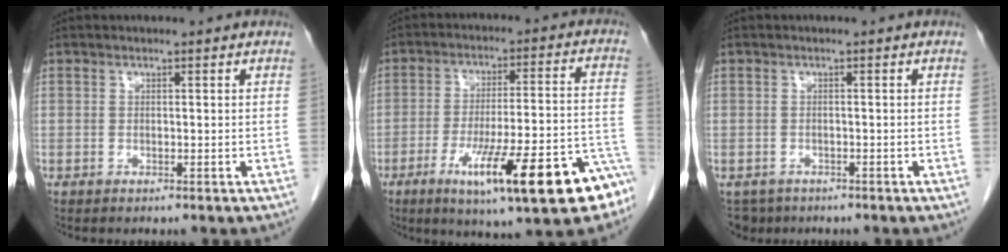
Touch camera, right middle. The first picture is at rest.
{"total": 18.5, "force": [-10.2, 2.0, 15.3], "torque": [-0.185, 0.000, -0.146]}
{"total": 3.5, "force": [-2.7, 2.3, 0.3], "torque": [0.000, 0.000, -0.042]}